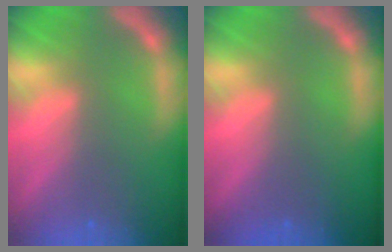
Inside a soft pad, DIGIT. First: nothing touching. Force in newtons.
{"total": 0.0}